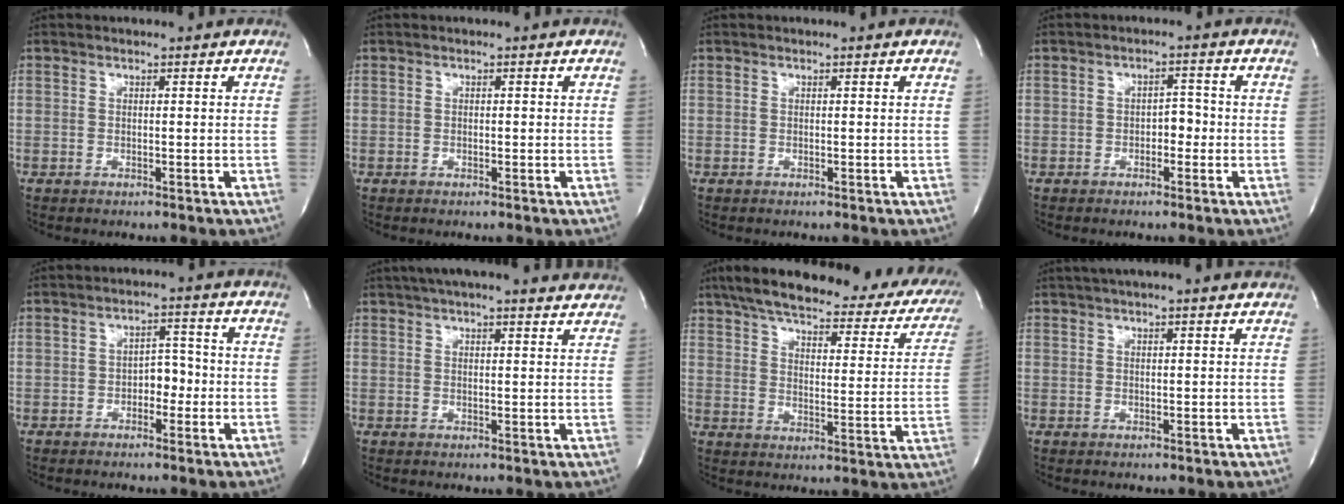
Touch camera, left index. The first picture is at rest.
{"total": 0.0}
{"total": 0.0}
{"total": 2.7, "force": [-0.9, 1.5, 2.0], "torque": [-0.022, 0.011, -0.015]}
{"total": 3.6, "force": [-1.2, 2.1, 2.6], "torque": [-0.033, 0.012, -0.021]}
{"total": 16.3, "force": [14.6, 2.0, 7.0], "torque": [-0.109, 0.037, 0.185]}
{"total": 29.8, "force": [24.3, 8.1, 15.3], "torque": [-0.226, -0.005, 0.292]}
{"total": 8.9, "force": [7.4, 0.7, 4.7], "torque": [-0.076, 0.034, 0.095]}